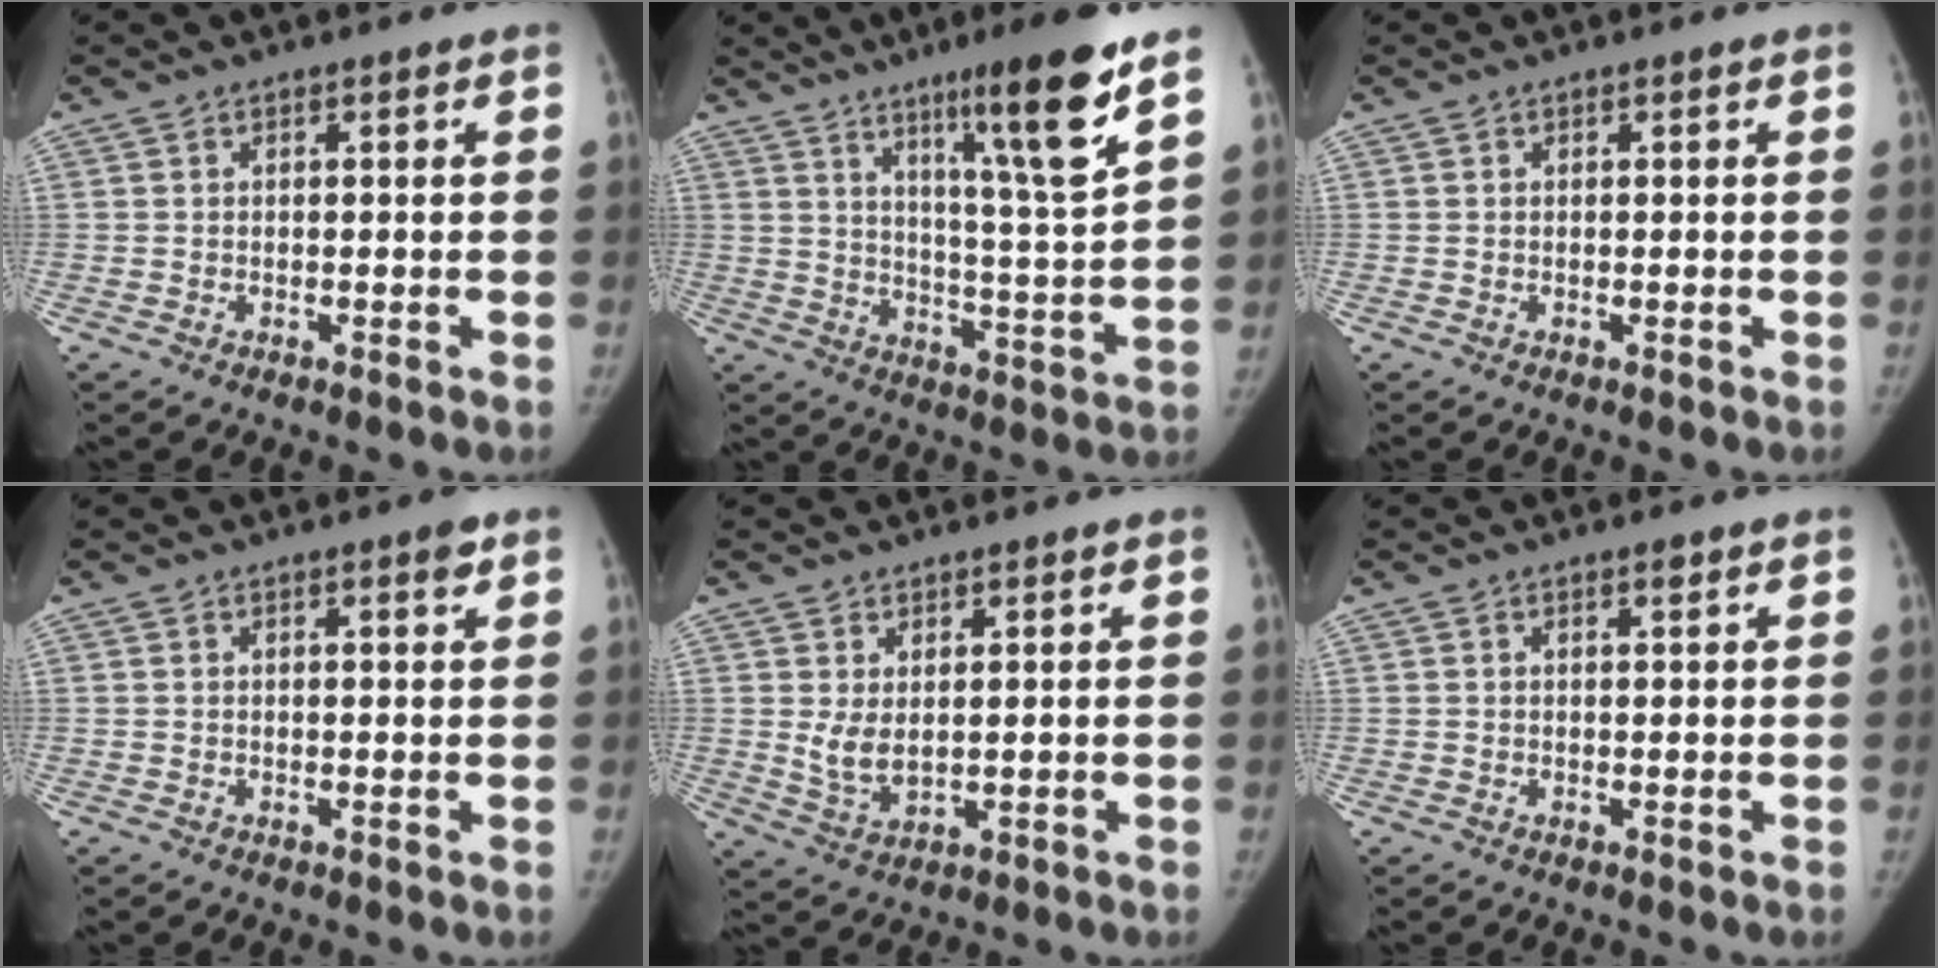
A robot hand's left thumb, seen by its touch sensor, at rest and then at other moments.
{"total": 16.3, "force": [9.6, 0.7, 13.1], "torque": [-0.194, -0.061, 0.153]}
{"total": 0.0}
{"total": 1.6, "force": [0.9, 0.4, 1.2], "torque": [-0.015, -0.003, 0.012]}
{"total": 4.5, "force": [1.1, 2.5, 3.6], "torque": [-0.063, -0.015, 0.032]}
{"total": 0.9, "force": [0.6, 0.2, 0.6], "torque": [-0.008, -0.003, 0.010]}